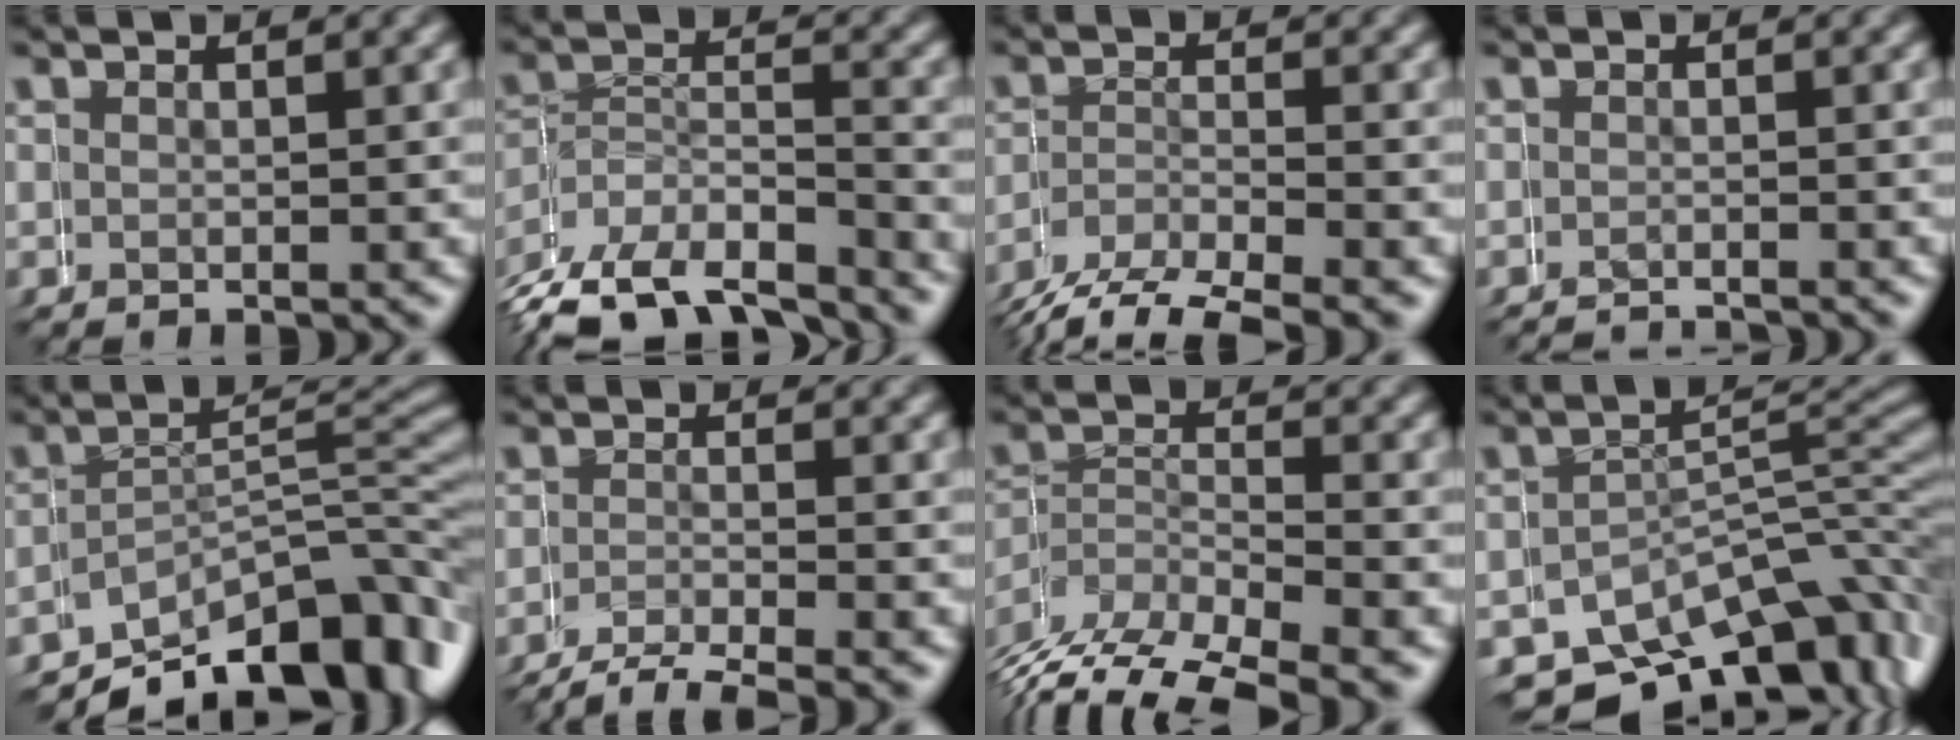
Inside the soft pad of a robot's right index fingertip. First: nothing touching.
{"total": 11.3, "force": [-9.2, 6.0, 2.3], "torque": [-0.045, -0.036, -0.140]}
{"total": 3.9, "force": [-2.7, 2.2, 1.8], "torque": [-0.036, -0.008, -0.042]}
{"total": 2.2, "force": [-2.0, -0.3, -0.9], "torque": [0.016, -0.004, -0.028]}
{"total": 8.4, "force": [-6.5, 3.5, 4.0], "torque": [-0.032, -0.006, -0.095]}
{"total": 3.0, "force": [-2.6, 1.4, 0.6], "torque": [-0.010, -0.006, -0.038]}
{"total": 6.6, "force": [-4.3, 4.0, 2.9], "torque": [-0.072, -0.023, -0.061]}
{"total": 11.0, "force": [-7.3, 6.2, 5.2], "torque": [-0.053, -0.016, -0.104]}